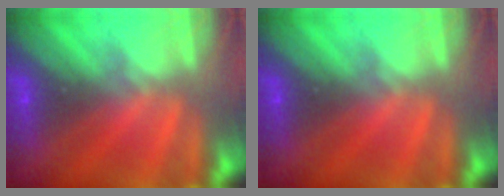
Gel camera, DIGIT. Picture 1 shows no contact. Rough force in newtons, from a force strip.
{"total": 0.0}